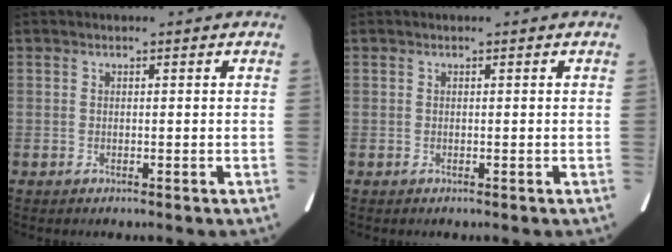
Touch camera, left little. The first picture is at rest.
{"total": 0.0}